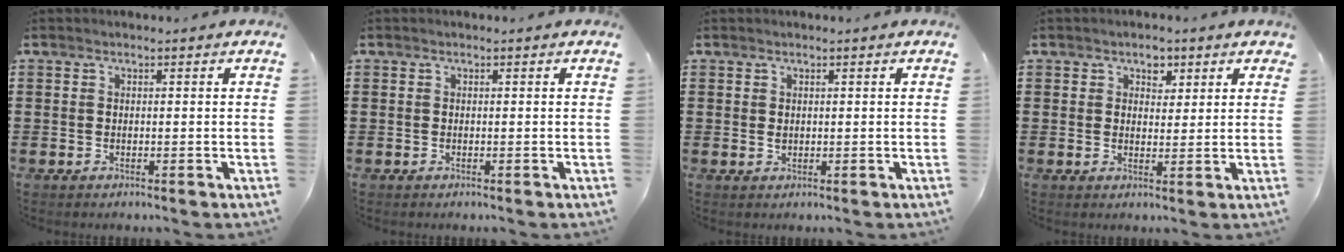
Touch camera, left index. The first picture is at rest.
{"total": 0.0}
{"total": 0.8, "force": [0.2, 0.6, 0.5], "torque": [-0.012, 0.004, 0.003]}
{"total": 2.9, "force": [1.9, 2.1, 0.7], "torque": [-0.007, 0.007, 0.028]}